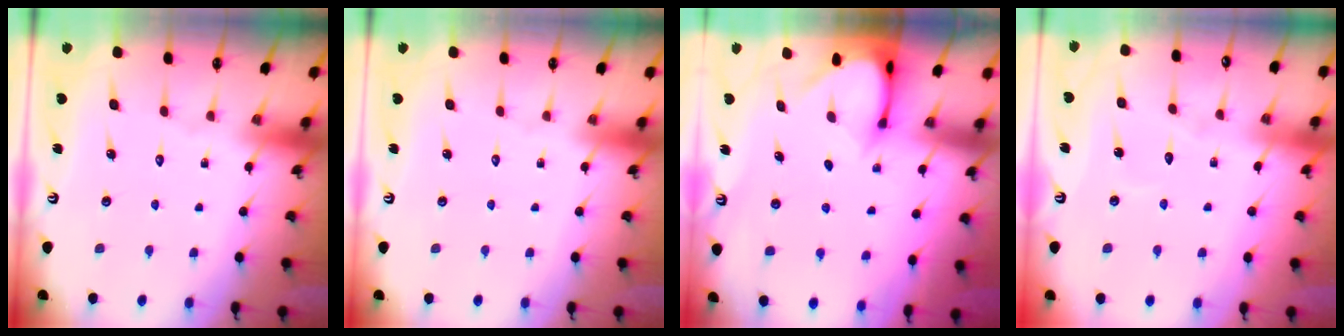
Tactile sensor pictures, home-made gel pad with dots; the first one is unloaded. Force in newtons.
{"total": 0.0}
{"total": 3.0, "press": 3.0, "slide": 0.4}
{"total": 2.6, "press": 2.6, "slide": 0.2}